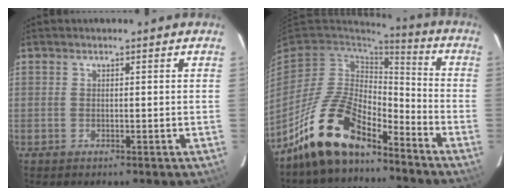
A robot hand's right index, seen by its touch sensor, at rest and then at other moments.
{"total": 15.7, "force": [-11.6, 6.3, 8.5], "torque": [-0.183, 0.004, -0.211]}